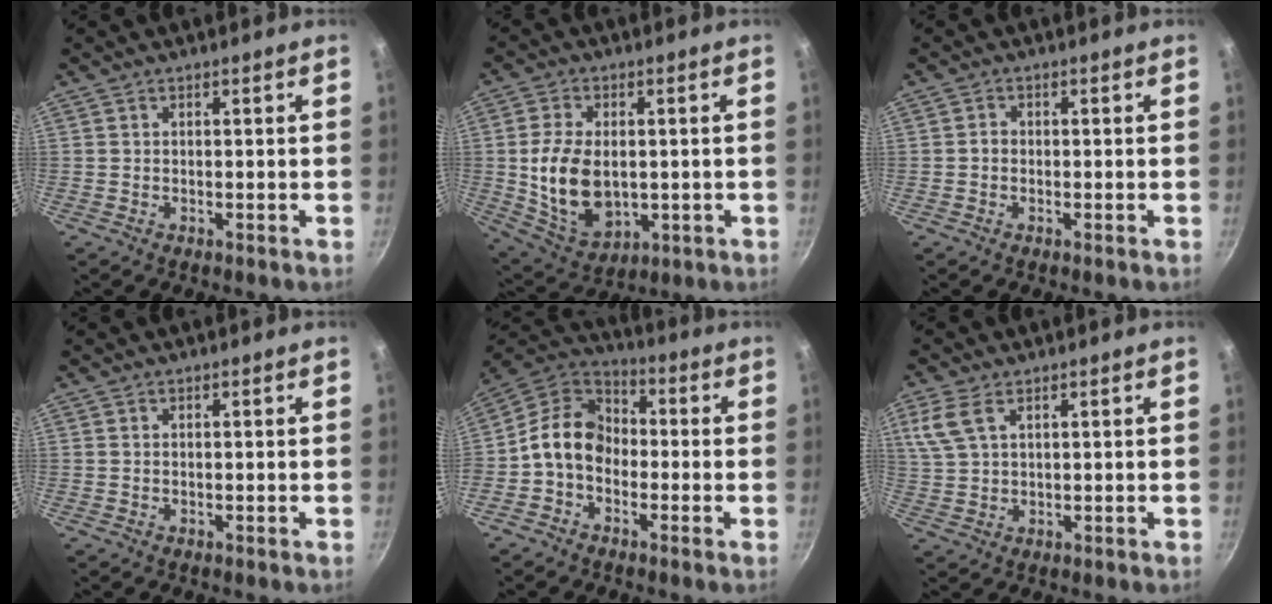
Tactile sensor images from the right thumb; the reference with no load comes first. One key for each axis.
{"total": 13.8, "fx": -0.1, "fy": 9.0, "fz": 10.5, "tx": -0.180, "ty": -0.010, "tz": 0.017}
{"total": 1.2, "fx": -0.3, "fy": 1.0, "fz": 0.6, "tx": -0.008, "ty": 0.006, "tz": -0.006}
{"total": 0.0}
{"total": 11.4, "fx": -2.1, "fy": 8.7, "fz": 7.2, "tx": -0.099, "ty": 0.047, "tz": -0.063}
{"total": 6.0, "fx": 2.8, "fy": 3.3, "fz": 4.2, "tx": -0.095, "ty": 0.004, "tz": 0.061}